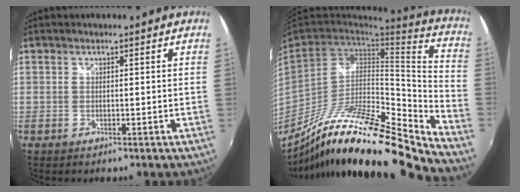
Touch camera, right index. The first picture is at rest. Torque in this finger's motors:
{"motor_torque": [0.04, -1.74, 0.44, 0.11]}